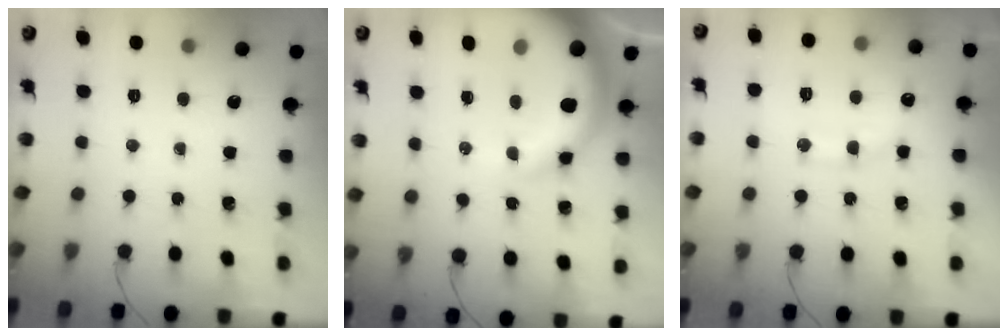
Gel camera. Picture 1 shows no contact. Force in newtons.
{"total": 15.3, "press": 14.9, "slide": 3.5}
{"total": 12.9, "press": 12.9, "slide": 1.0}